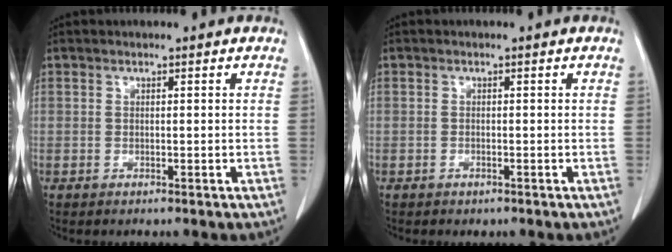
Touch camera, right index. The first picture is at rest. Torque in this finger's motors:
{"motor_torque": [0.09, -0.06, 0.03, 0.01]}